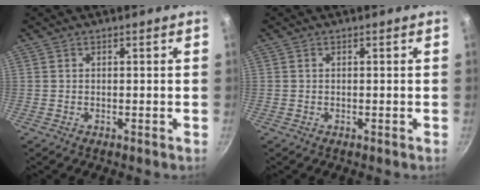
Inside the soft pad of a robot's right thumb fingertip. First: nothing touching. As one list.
[{"total": 0.0}]